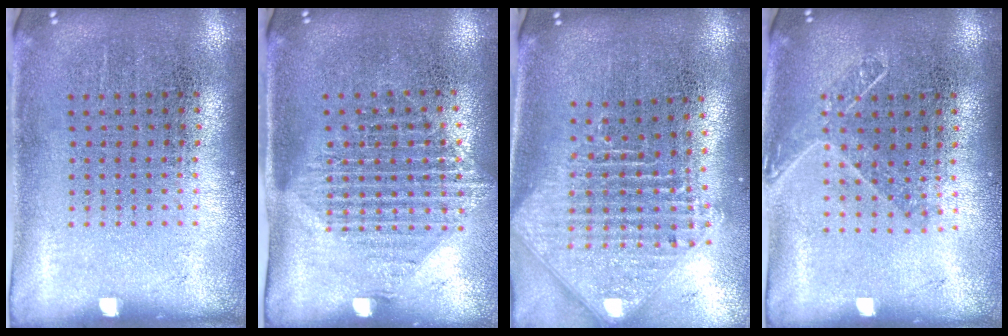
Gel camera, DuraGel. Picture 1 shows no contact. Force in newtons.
{"total": 1.4, "press": 1.2, "slide": 0.8}
{"total": 2.5, "press": 1.8, "slide": 1.7}
{"total": 1.4, "press": 1.1, "slide": 0.8}